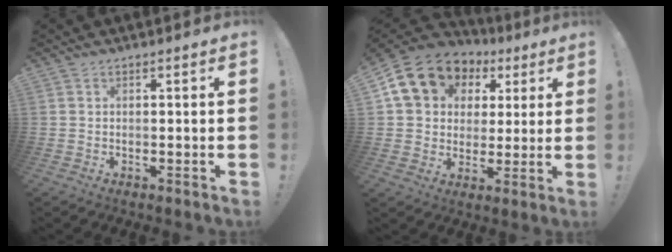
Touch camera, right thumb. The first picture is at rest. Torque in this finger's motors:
{"motor_torque": [-0.35, 1.01, 1.09, 0.19, 0.22]}